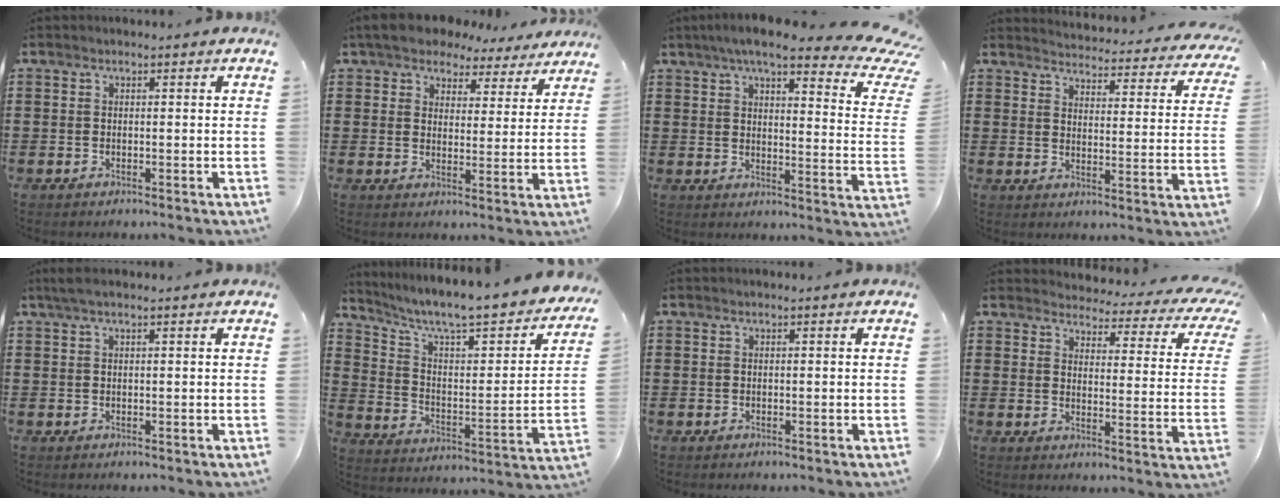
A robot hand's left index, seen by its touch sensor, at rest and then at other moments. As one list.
[{"total": 6.1, "force": [5.6, 1.9, 1.2], "torque": [-0.054, -0.021, 0.102]}, {"total": 8.5, "force": [6.3, 1.4, 5.6], "torque": [-0.099, -0.035, 0.099]}, {"total": 3.7, "force": [3.7, -0.3, 0.5], "torque": [-0.022, -0.038, 0.056]}, {"total": 1.4, "force": [0.8, 0.0, 1.2], "torque": [-0.023, 0.001, 0.014]}, {"total": 7.3, "force": [5.9, 0.8, 4.2], "torque": [-0.101, -0.052, 0.091]}, {"total": 0.0}, {"total": 3.7, "force": [3.4, 0.6, 1.4], "torque": [-0.040, -0.030, 0.053]}]